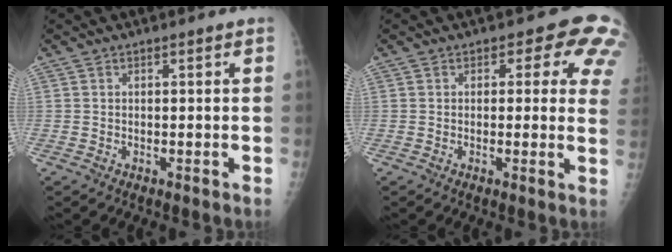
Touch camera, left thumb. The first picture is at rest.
{"total": 8.3, "force": [3.9, 4.5, 5.8], "torque": [-0.017, -0.012, 0.021]}